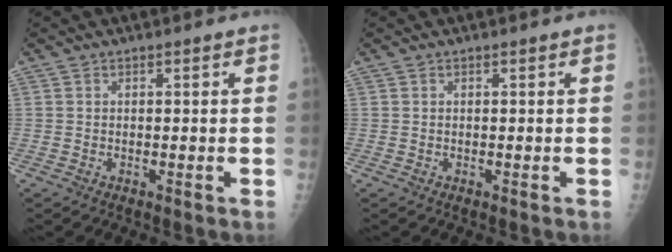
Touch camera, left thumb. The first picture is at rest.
{"total": 0.0}